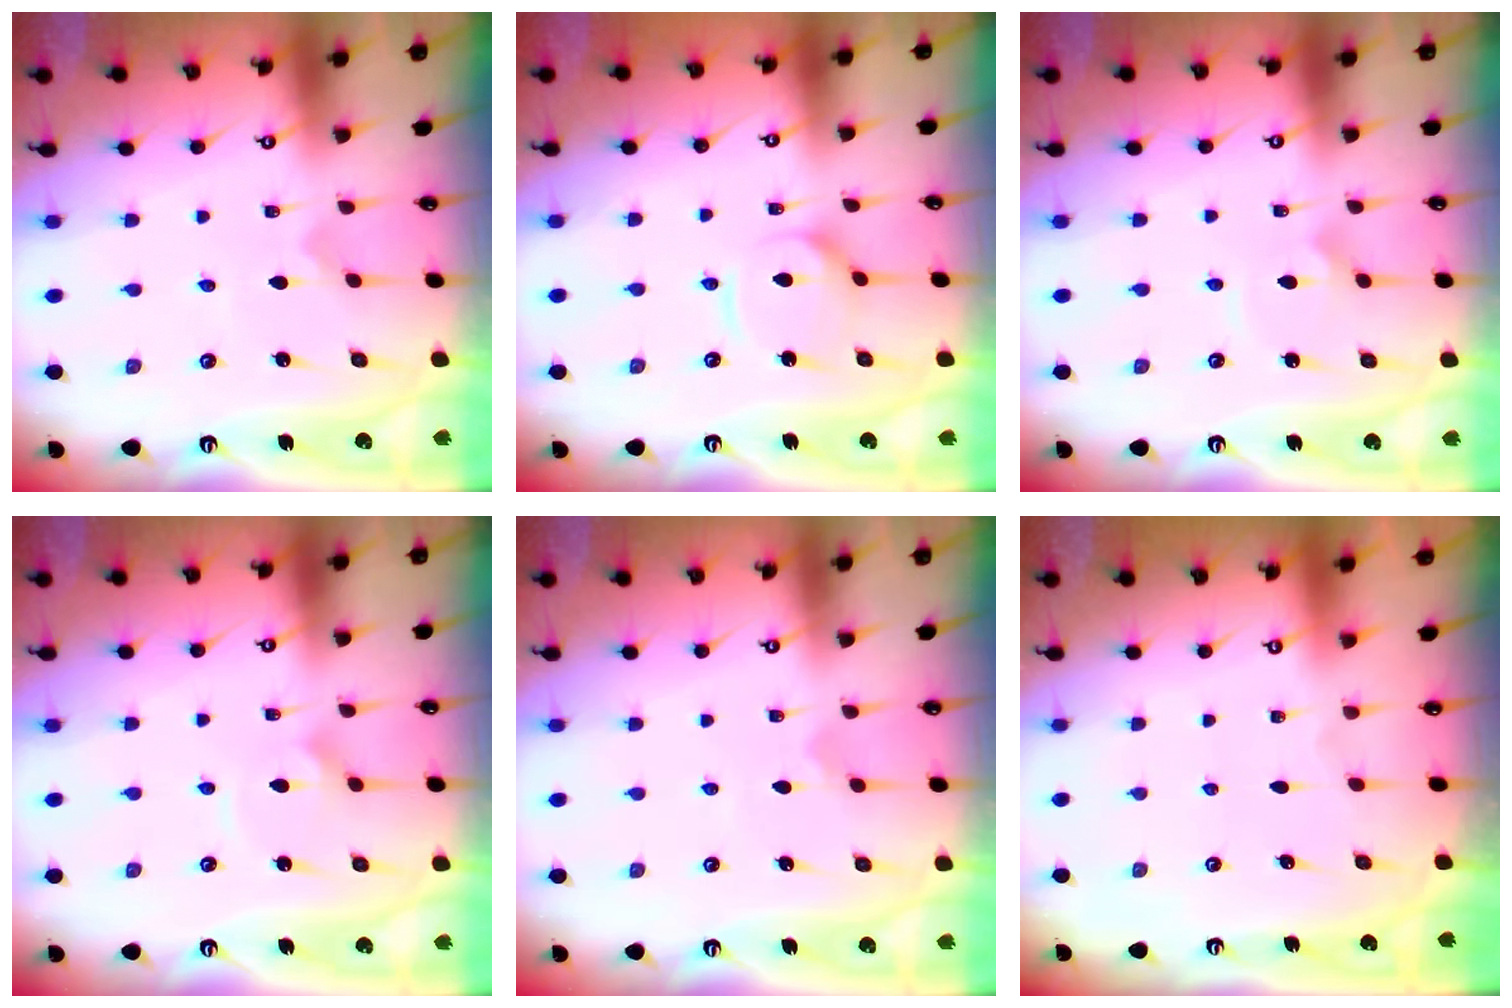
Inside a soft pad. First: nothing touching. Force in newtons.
{"total": 4.8, "press": 4.8, "slide": 0.3}
{"total": 2.1, "press": 2.1, "slide": 0.0}
{"total": 2.6, "press": 2.6, "slide": 0.3}
{"total": 1.9, "press": 1.9, "slide": 0.5}
{"total": 0.0}